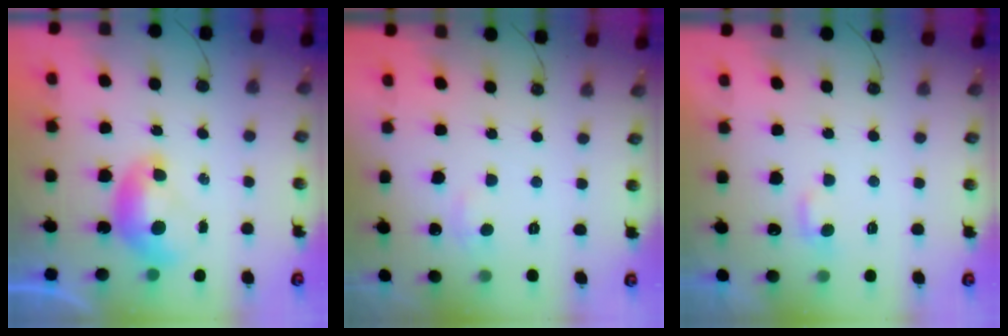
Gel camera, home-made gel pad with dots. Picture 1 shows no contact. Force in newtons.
{"total": 2.9, "press": 2.8, "slide": 0.5}
{"total": 1.3, "press": 1.2, "slide": 0.5}